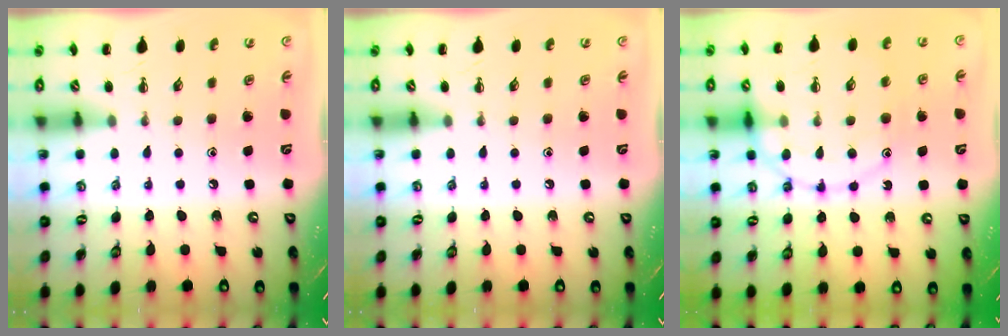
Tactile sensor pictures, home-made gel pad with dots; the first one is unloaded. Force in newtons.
{"total": 0.0}
{"total": 14.9, "press": 14.8, "slide": 1.8}